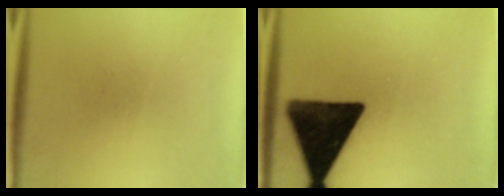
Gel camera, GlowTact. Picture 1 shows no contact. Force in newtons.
{"total": 17.1}